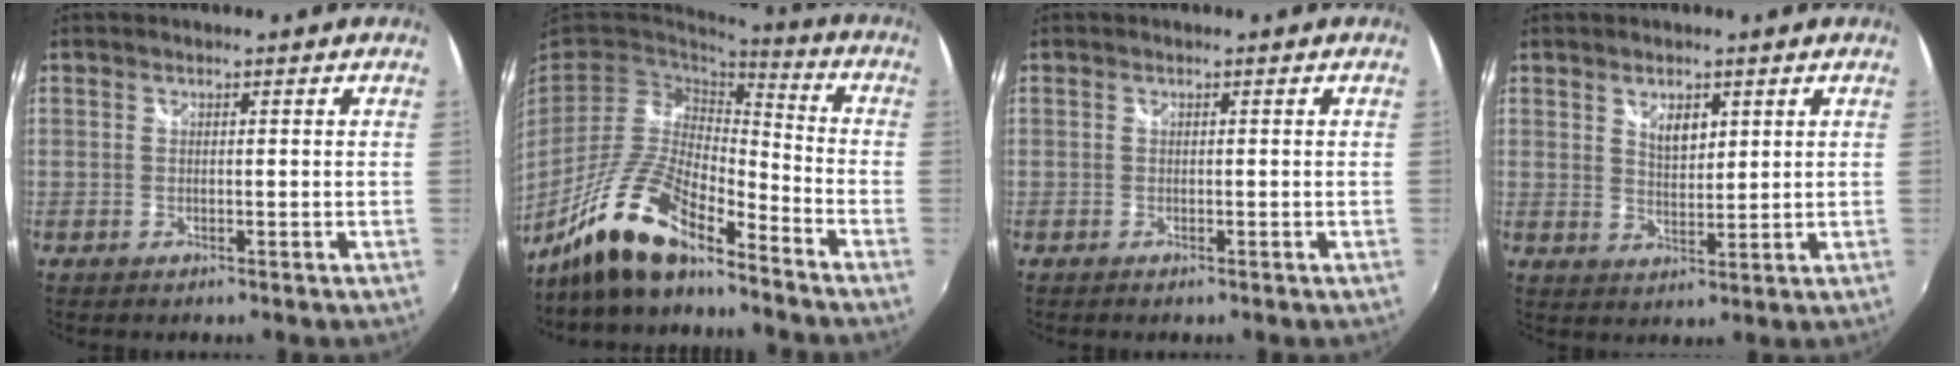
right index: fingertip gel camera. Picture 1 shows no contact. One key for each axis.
{"total": 15.9, "fx": -12.0, "fy": 4.0, "fz": 9.6, "tx": -0.198, "ty": -0.014, "tz": -0.228}
{"total": 0.0}
{"total": 4.2, "fx": 2.1, "fy": 2.3, "fz": 2.9, "tx": -0.043, "ty": 0.000, "tz": 0.036}